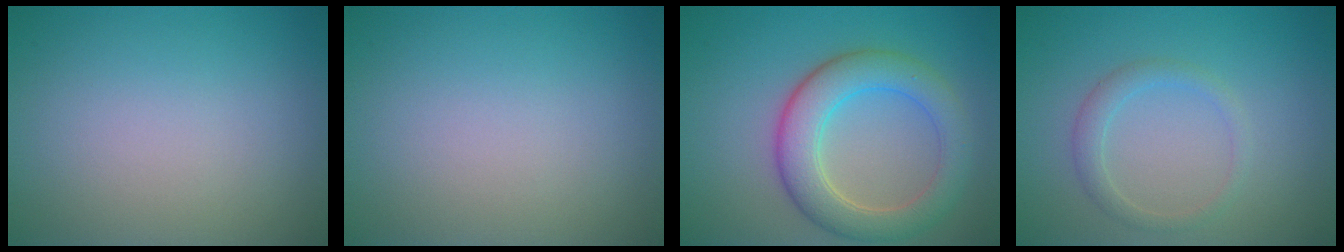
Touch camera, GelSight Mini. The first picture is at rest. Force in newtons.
{"total": 0.0}
{"total": 5.8, "press": 5.8, "slide": 0.5}
{"total": 1.8, "press": 1.8, "slide": 0.1}